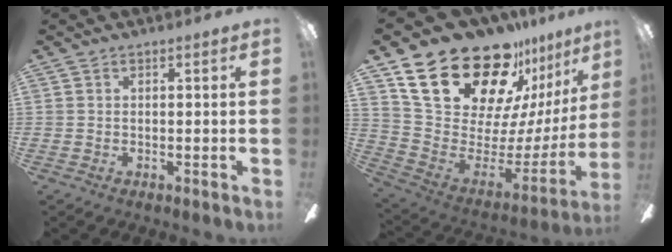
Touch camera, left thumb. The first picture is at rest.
{"total": 29.8, "force": [20.1, 14.3, 16.6], "torque": [-0.283, -0.136, 0.384]}